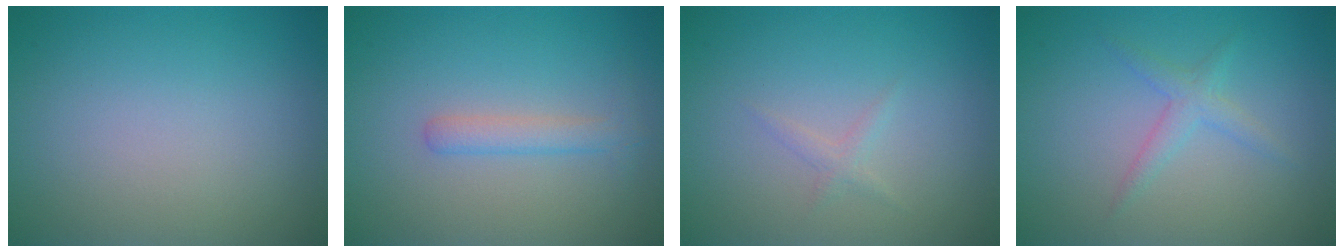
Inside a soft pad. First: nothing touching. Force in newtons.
{"total": 1.8, "press": 1.8, "slide": 0.1}
{"total": 0.8, "press": 0.8, "slide": 0.0}
{"total": 1.0, "press": 1.0, "slide": 0.1}